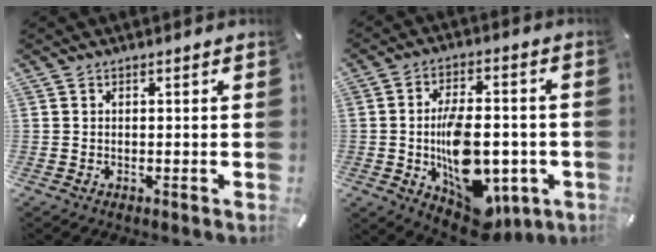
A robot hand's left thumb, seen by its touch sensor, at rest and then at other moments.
{"total": 16.0, "force": [-4.2, 9.2, 12.3], "torque": [-0.204, 0.016, -0.062]}